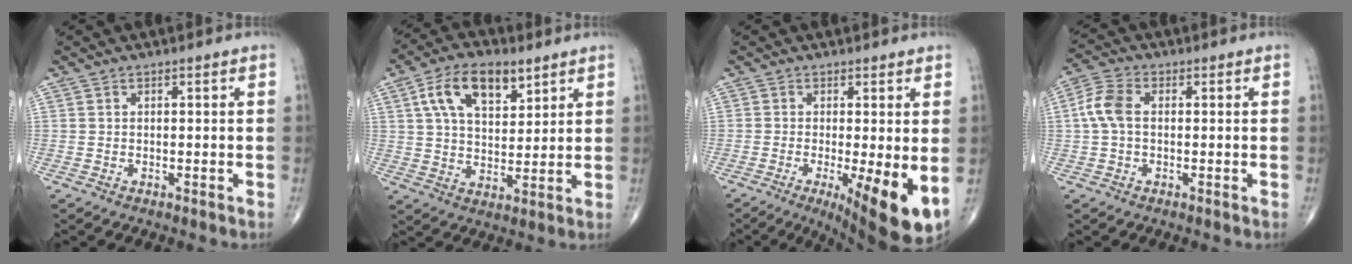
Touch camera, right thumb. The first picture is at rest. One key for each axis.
{"total": 12.4, "fx": 5.9, "fy": 6.5, "fz": 8.8, "tx": -0.137, "ty": -0.011, "tz": 0.107}
{"total": 12.1, "fx": -3.1, "fy": 3.1, "fz": 11.3, "tx": -0.158, "ty": -0.023, "tz": -0.037}
{"total": 5.9, "fx": 0.3, "fy": 3.7, "fz": 4.6, "tx": -0.106, "ty": 0.017, "tz": 0.000}